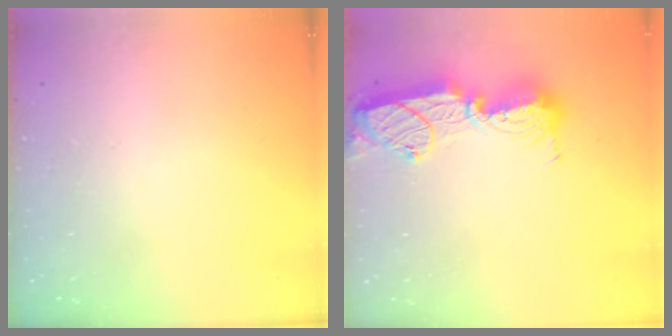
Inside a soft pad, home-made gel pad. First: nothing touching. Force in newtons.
{"total": 14.9, "press": 14.9, "slide": 0.9}